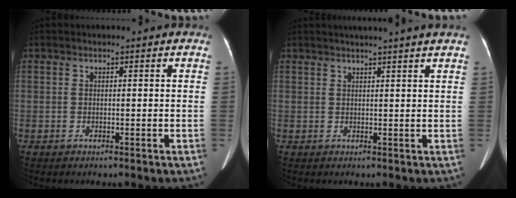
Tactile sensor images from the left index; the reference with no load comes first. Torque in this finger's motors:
{"motor_torque": [0.80, -1.26, 0.09, 0.10]}